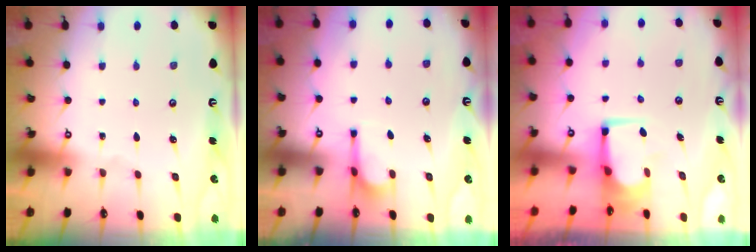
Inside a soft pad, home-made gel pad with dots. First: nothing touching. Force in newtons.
{"total": 4.0, "press": 3.9, "slide": 0.8}
{"total": 3.0, "press": 3.0, "slide": 0.2}